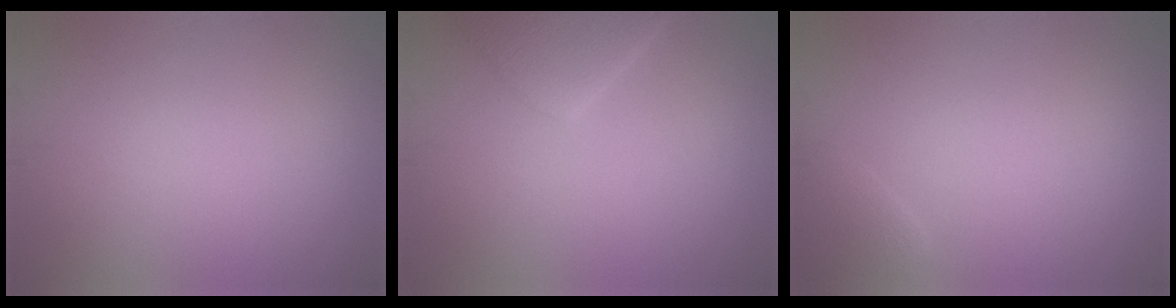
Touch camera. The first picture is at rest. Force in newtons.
{"total": 3.4, "press": 3.4, "slide": 0.3}
{"total": 1.3, "press": 1.3, "slide": 0.2}